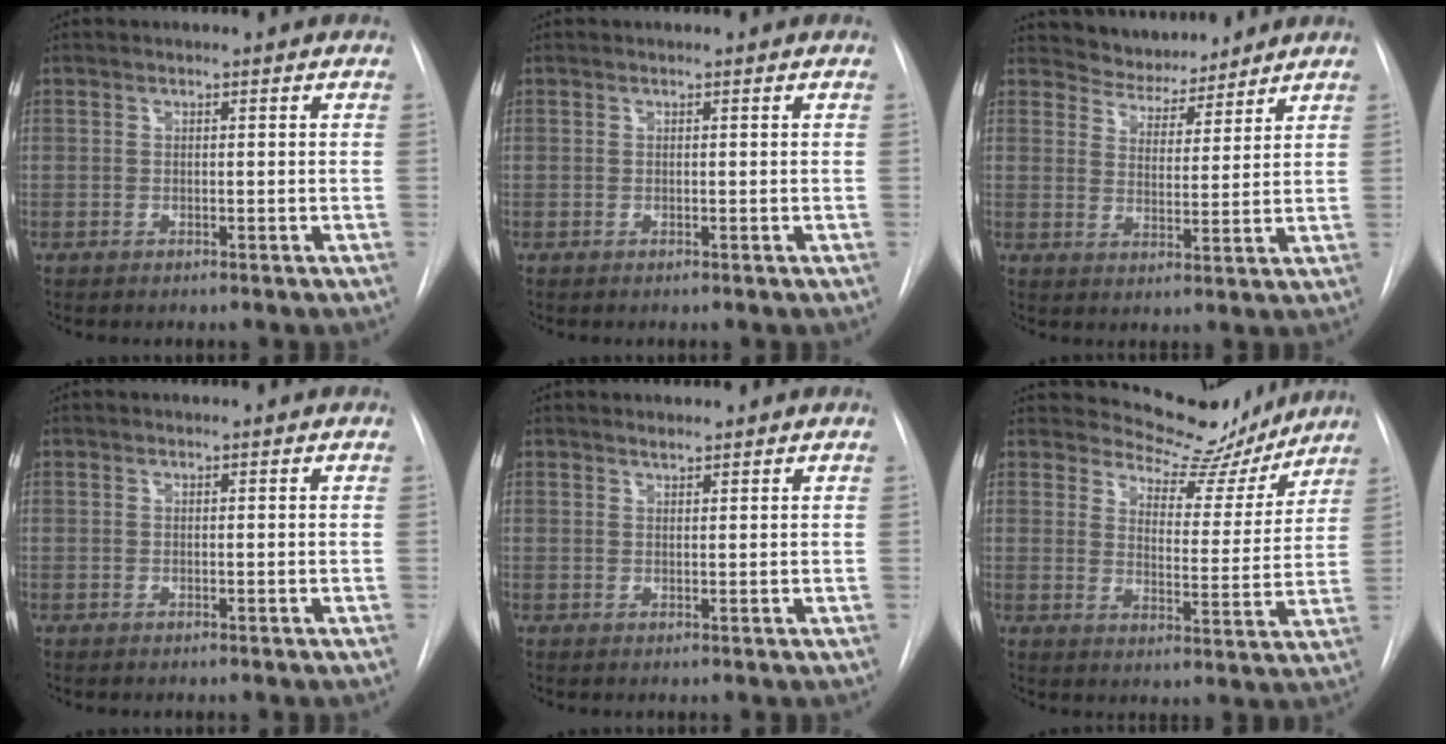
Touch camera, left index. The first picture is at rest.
{"total": 0.0}
{"total": 6.4, "force": [6.1, 1.9, 0.2], "torque": [-0.004, -0.001, 0.100]}
{"total": 0.0}
{"total": 0.9, "force": [0.9, 0.1, 0.0], "torque": [-0.010, 0.000, 0.018]}
{"total": 10.9, "force": [10.2, 3.5, 1.6], "torque": [-0.016, -0.026, 0.129]}